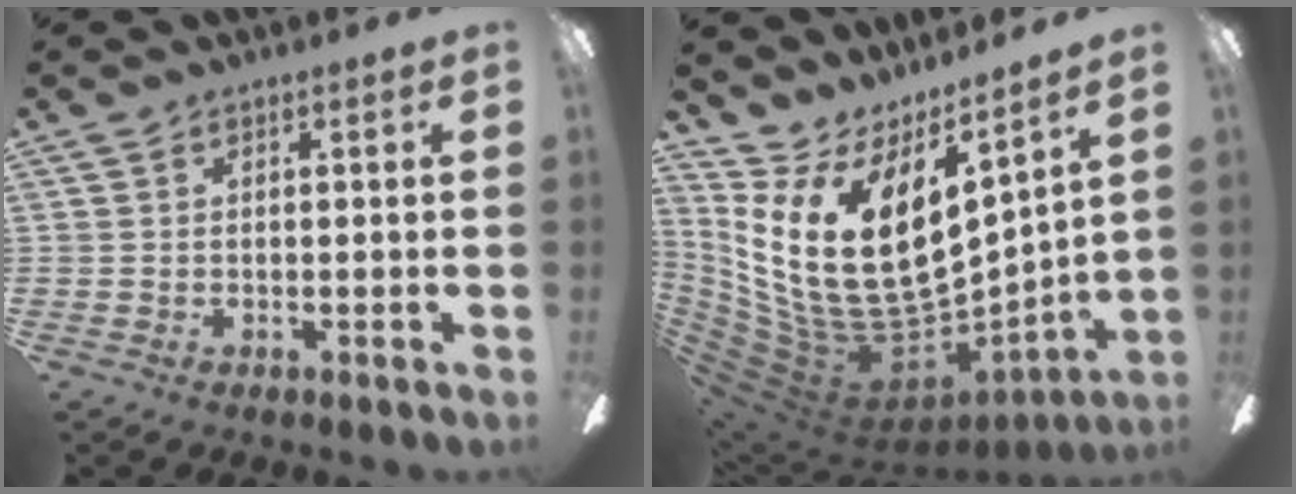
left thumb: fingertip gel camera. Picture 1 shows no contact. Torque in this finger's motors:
{"motor_torque": [2.37, 2.64, 1.78, -0.99, 0.81]}